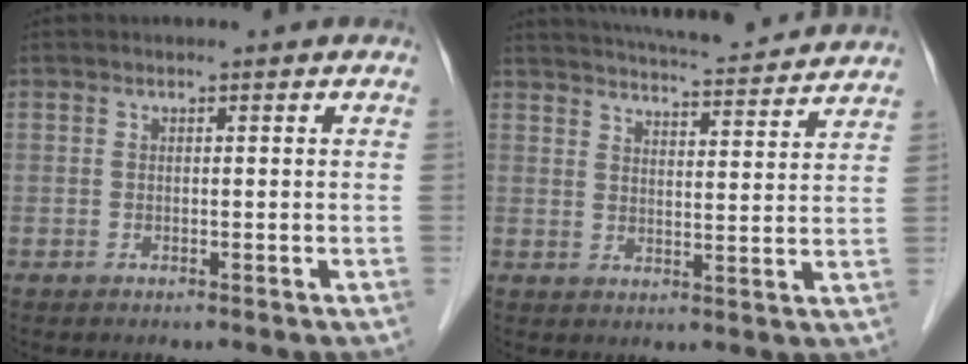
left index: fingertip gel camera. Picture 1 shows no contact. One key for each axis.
{"total": 16.3, "fx": 15.3, "fy": 1.2, "fz": 5.4, "tx": -0.089, "ty": 0.010, "tz": 0.203}